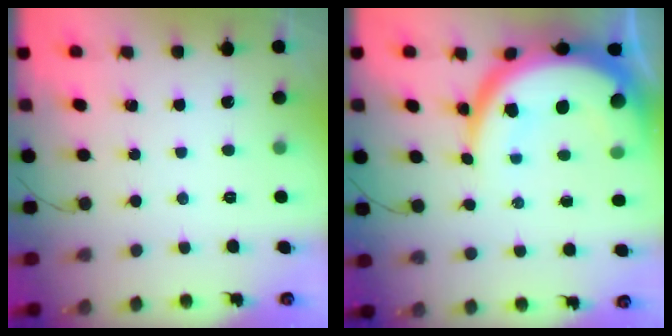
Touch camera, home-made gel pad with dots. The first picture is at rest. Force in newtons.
{"total": 18.6, "press": 18.5, "slide": 1.5}